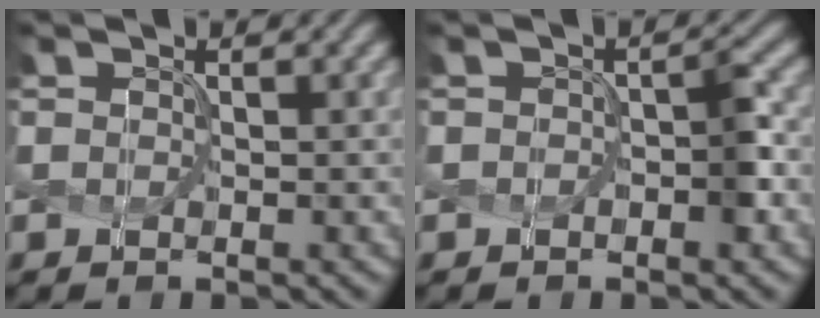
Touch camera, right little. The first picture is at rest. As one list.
[{"total": 2.0, "force": [-0.4, 0.9, 1.7], "torque": [-0.022, 0.000, -0.008]}]